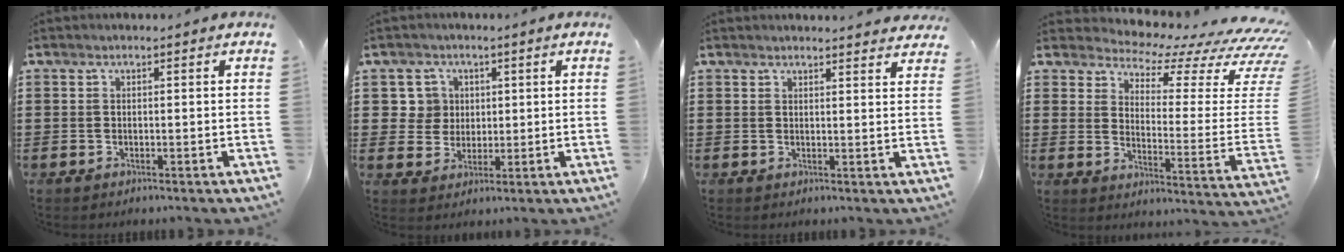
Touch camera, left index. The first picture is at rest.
{"total": 5.0, "force": [1.5, 4.7, 0.9], "torque": [-0.034, 0.011, 0.026]}
{"total": 2.2, "force": [2.2, 0.0, 0.2], "torque": [-0.001, -0.008, 0.039]}
{"total": 5.7, "force": [5.0, 0.7, 2.6], "torque": [-0.053, -0.060, 0.078]}